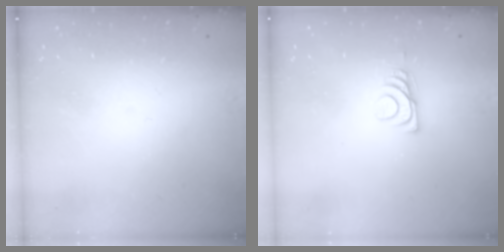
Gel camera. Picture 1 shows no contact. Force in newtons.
{"total": 6.6, "press": 6.6, "slide": 0.9}